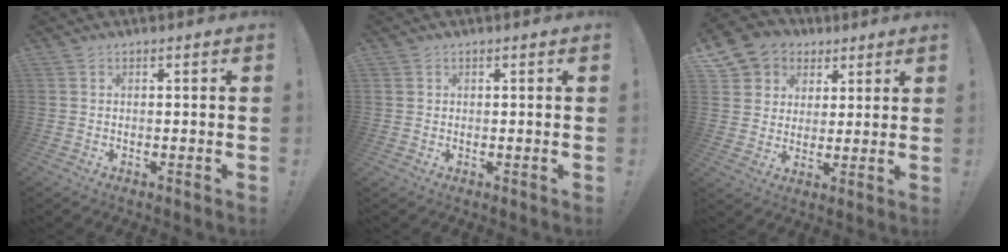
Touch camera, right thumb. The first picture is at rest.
{"total": 1.0, "force": [0.4, 0.9, 0.1], "torque": [-0.005, 0.002, 0.009]}
{"total": 8.6, "force": [3.4, 7.8, 1.7], "torque": [-0.026, -0.020, 0.072]}